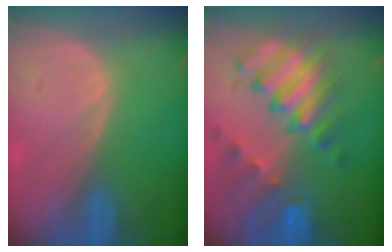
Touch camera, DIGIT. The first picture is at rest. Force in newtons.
{"total": 10.1, "press": 8.8, "slide": 4.9}